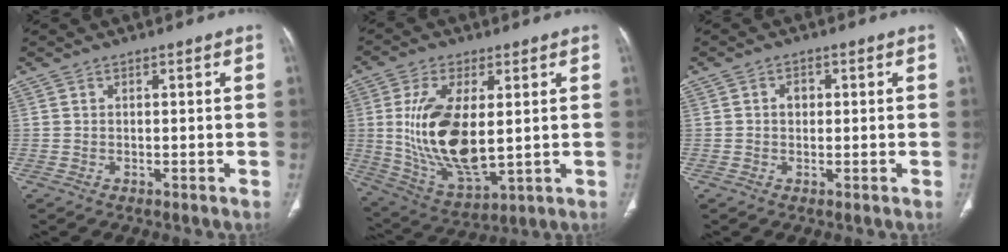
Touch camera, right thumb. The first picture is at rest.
{"total": 17.0, "force": [1.5, 8.0, 14.9], "torque": [-0.289, -0.022, 0.045]}
{"total": 2.0, "force": [0.2, 1.6, 1.1], "torque": [-0.010, 0.005, 0.000]}